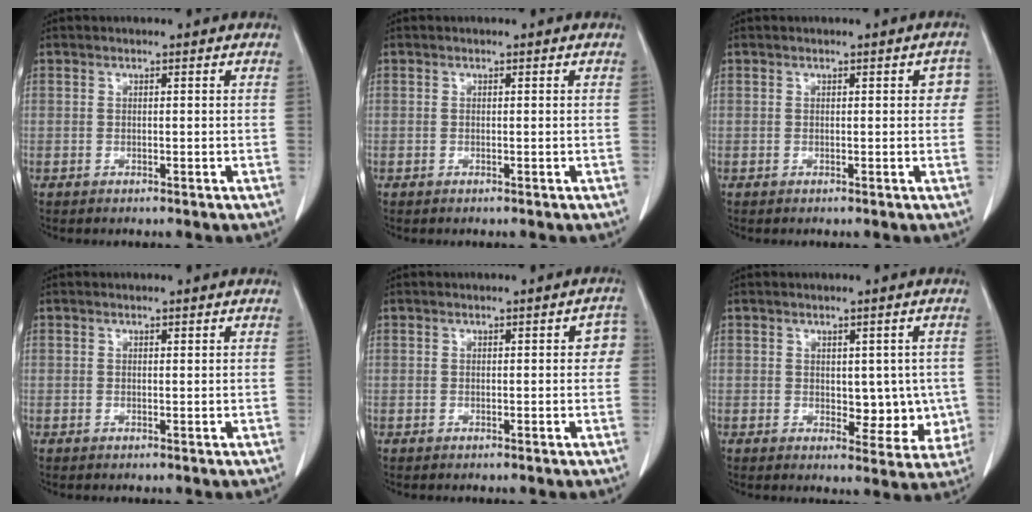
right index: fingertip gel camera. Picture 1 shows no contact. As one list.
[{"total": 0.0}, {"total": 2.2, "force": [0.5, 1.0, 1.9], "torque": [-0.009, 0.011, 0.002]}, {"total": 0.0}, {"total": 2.5, "force": [0.4, 1.1, 2.2], "torque": [-0.012, 0.013, 0.000]}, {"total": 6.1, "force": [0.1, 3.6, 4.9], "torque": [-0.039, -0.001, 0.010]}]